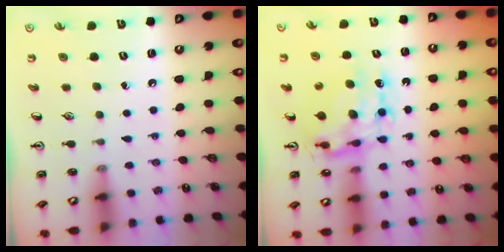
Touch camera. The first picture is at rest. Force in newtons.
{"total": 8.7, "press": 8.7, "slide": 0.6}